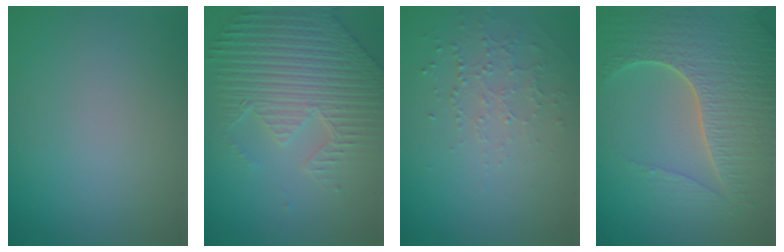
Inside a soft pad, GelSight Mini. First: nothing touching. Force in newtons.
{"total": 7.6, "press": 5.7, "slide": 5.0}
{"total": 1.3, "press": 1.0, "slide": 0.8}
{"total": 7.5, "press": 5.6, "slide": 5.1}